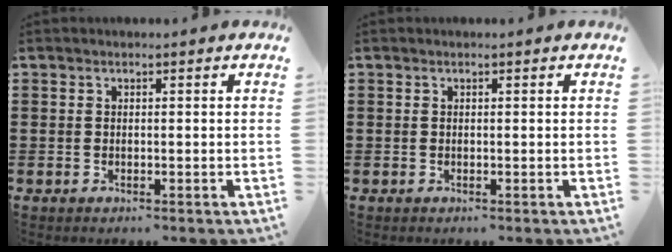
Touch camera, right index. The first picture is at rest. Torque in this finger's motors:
{"motor_torque": [-0.08, 0.09, 0.00, 0.00]}